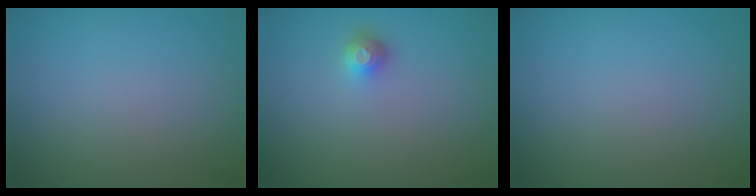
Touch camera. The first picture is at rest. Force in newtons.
{"total": 1.7, "press": 1.3, "slide": 1.1}
{"total": 0.0}